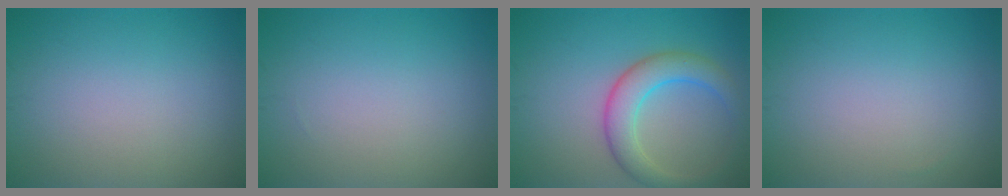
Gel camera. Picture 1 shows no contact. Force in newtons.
{"total": 0.0}
{"total": 4.6, "press": 4.6, "slide": 0.2}
{"total": 0.0}